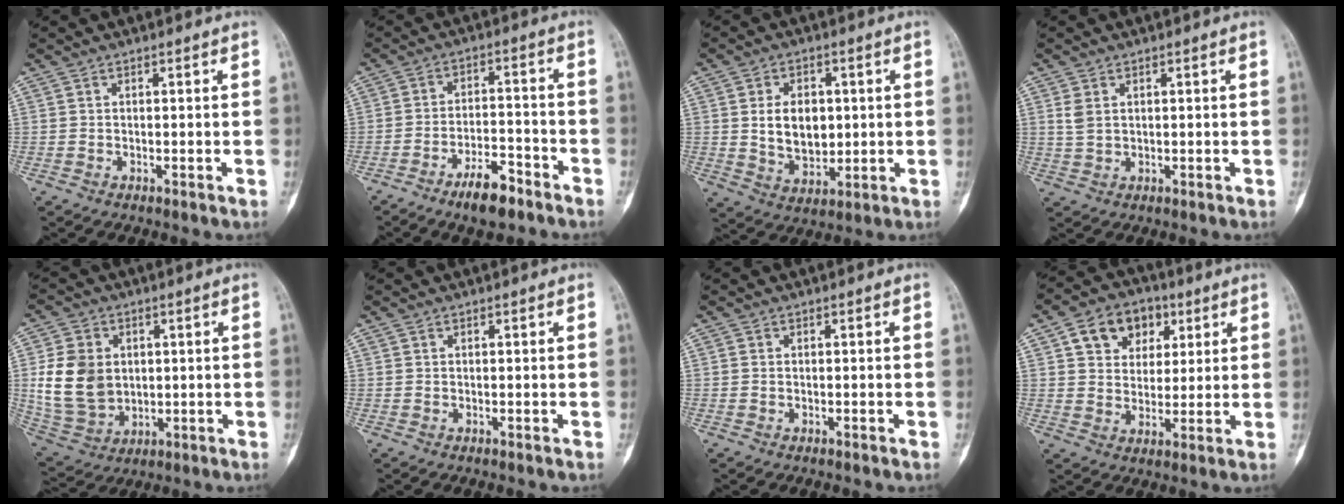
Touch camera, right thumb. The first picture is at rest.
{"total": 8.0, "force": [-5.6, 2.6, 5.0], "torque": [-0.079, 0.037, -0.094]}
{"total": 9.6, "force": [1.2, 6.7, 6.8], "torque": [-0.080, -0.013, 0.029]}
{"total": 2.7, "force": [0.9, 1.8, 1.7], "torque": [-0.031, 0.001, 0.025]}
{"total": 12.8, "force": [1.5, 10.1, 7.8], "torque": [-0.126, -0.007, 0.043]}
{"total": 0.0}
{"total": 0.0}
{"total": 10.6, "force": [4.4, 8.1, 5.3], "torque": [-0.046, -0.006, 0.070]}